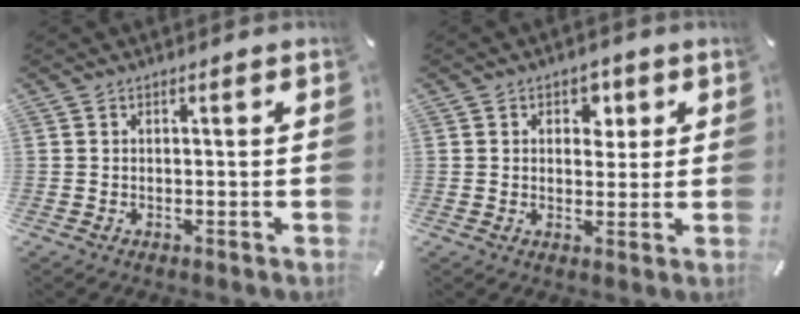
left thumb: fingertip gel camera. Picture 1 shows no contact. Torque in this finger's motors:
{"motor_torque": [0.22, -0.19, 0.06, 0.06, -0.04]}